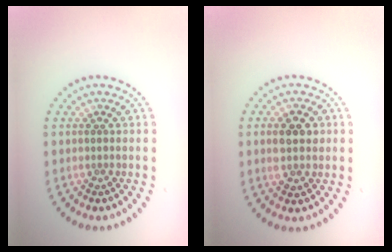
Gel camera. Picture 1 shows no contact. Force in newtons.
{"total": 3.0, "press": 3.0, "slide": 0.2}